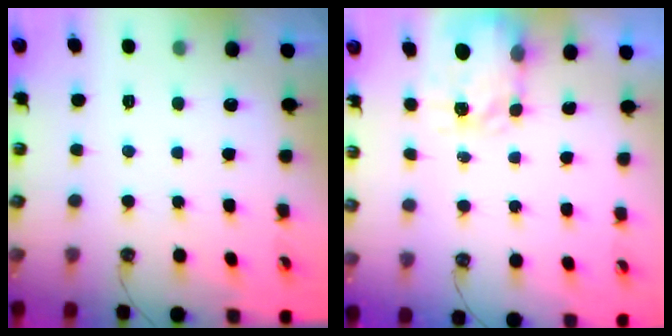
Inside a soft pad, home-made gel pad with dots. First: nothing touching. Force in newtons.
{"total": 4.0, "press": 3.9, "slide": 0.6}